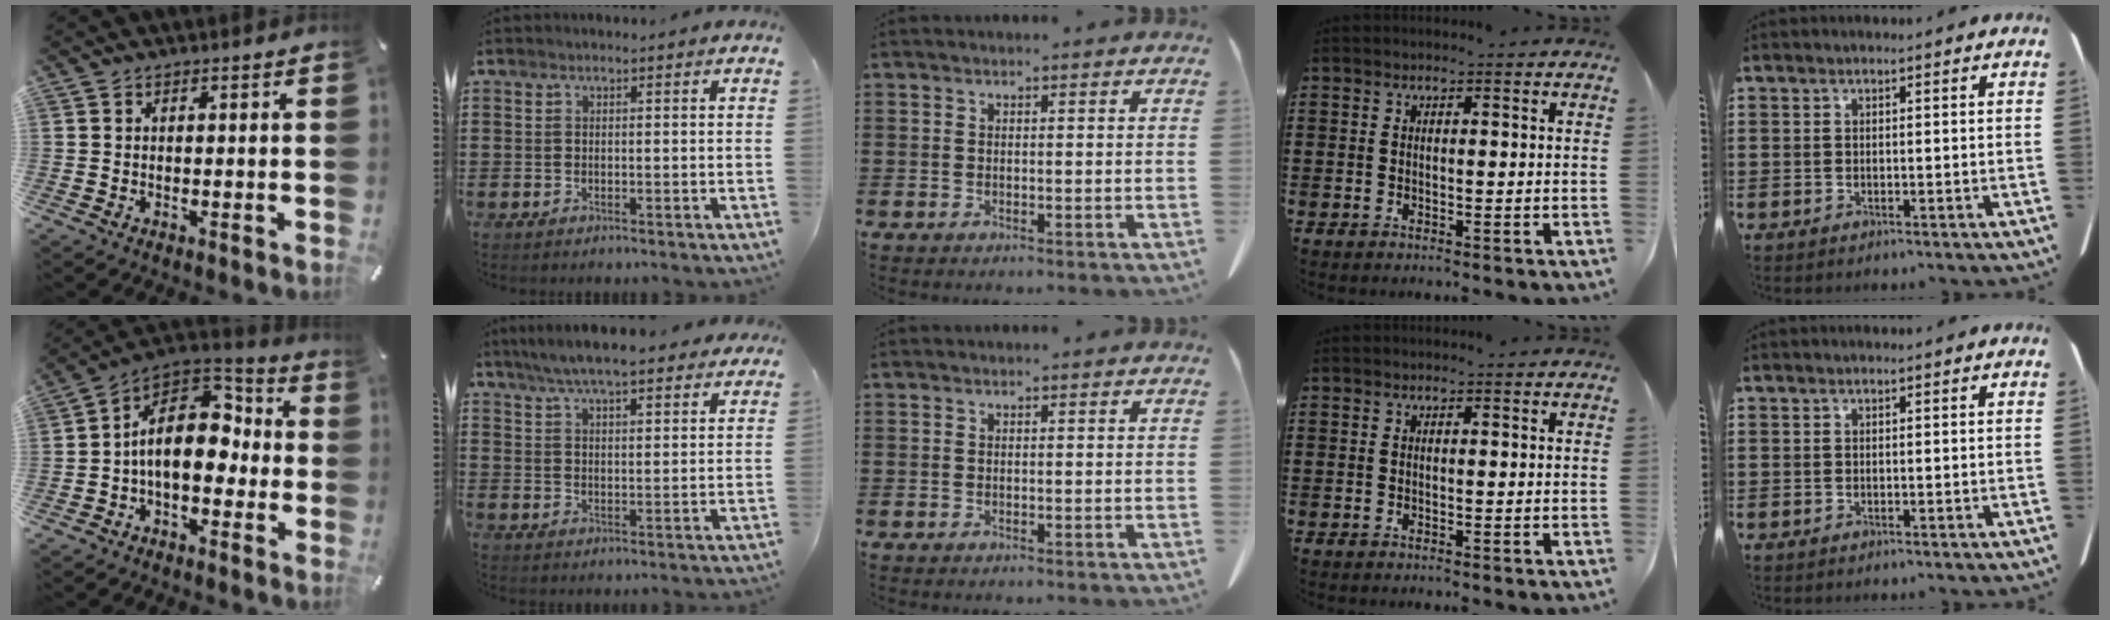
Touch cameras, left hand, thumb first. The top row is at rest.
{"thumb": {"total": 15.2, "force": [0.4, 10.1, 11.4], "torque": [-0.194, -0.005, 0.004]}, "index": {"total": 6.6, "force": [6.1, 0.6, 2.6], "torque": [-0.071, -0.017, 0.110]}}